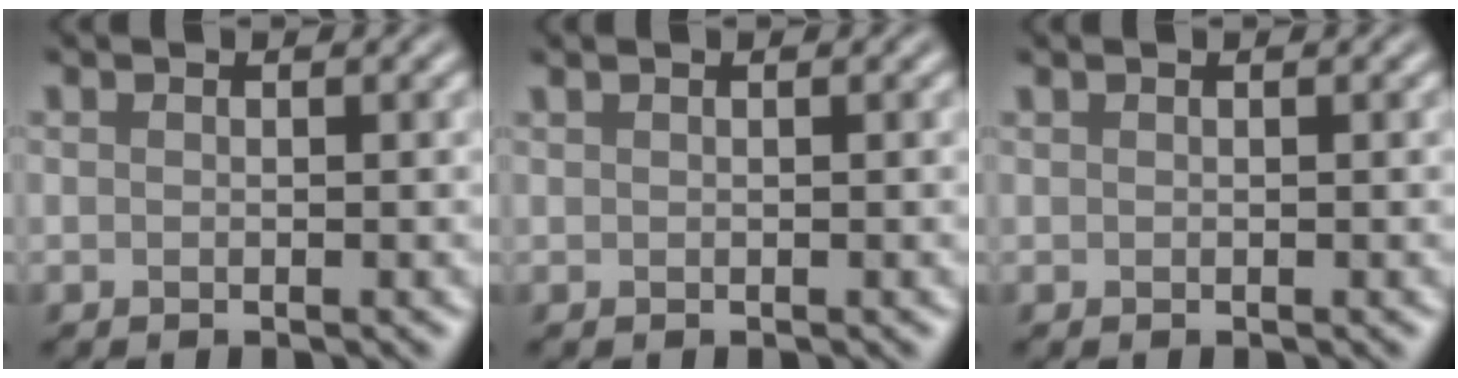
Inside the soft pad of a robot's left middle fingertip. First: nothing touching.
{"total": 0.9, "force": [0.7, 0.4, 0.5], "torque": [-0.008, 0.009, 0.015]}
{"total": 0.6, "force": [0.4, 0.3, 0.3], "torque": [-0.006, 0.006, 0.009]}